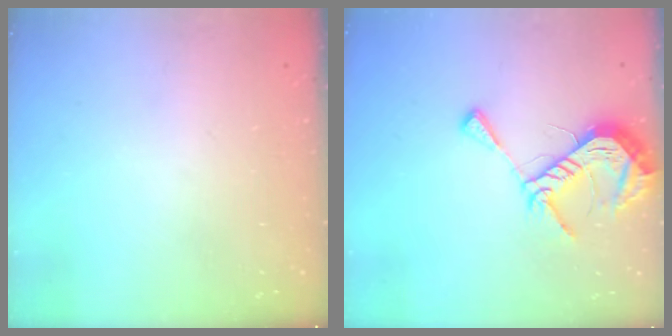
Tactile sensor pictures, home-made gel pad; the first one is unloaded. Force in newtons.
{"total": 12.8, "press": 12.7, "slide": 1.2}